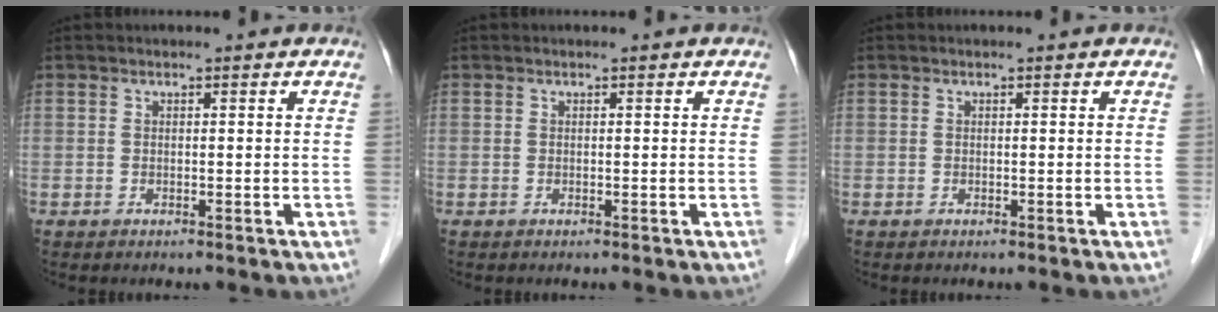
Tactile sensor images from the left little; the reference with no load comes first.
{"total": 0.0}
{"total": 0.0}